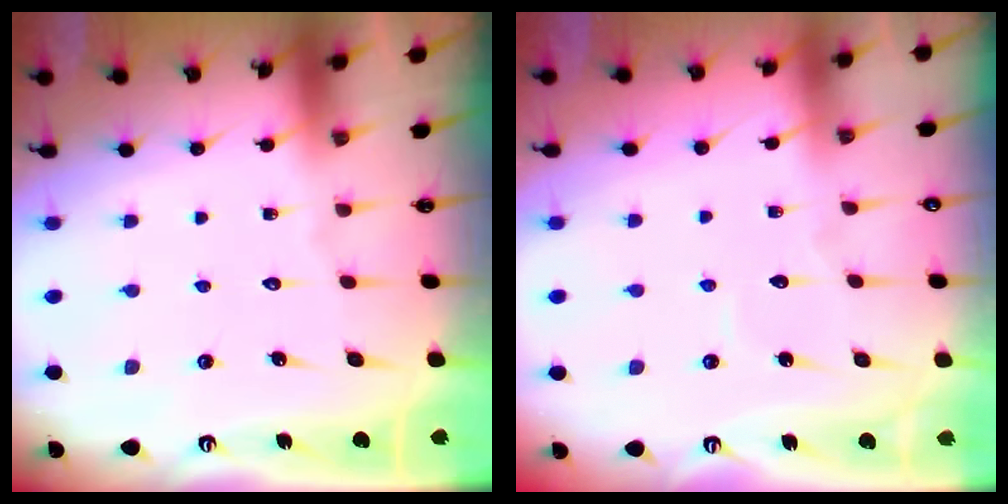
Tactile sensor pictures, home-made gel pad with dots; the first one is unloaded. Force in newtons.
{"total": 2.8, "press": 2.8, "slide": 0.3}